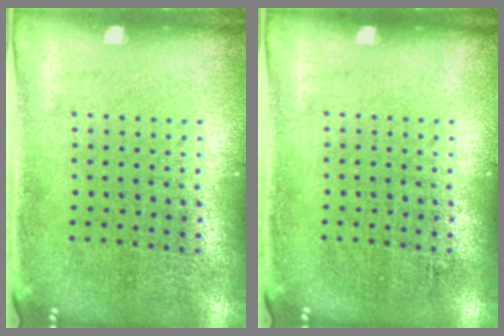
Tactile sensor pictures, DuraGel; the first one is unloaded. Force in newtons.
{"total": 0.0}